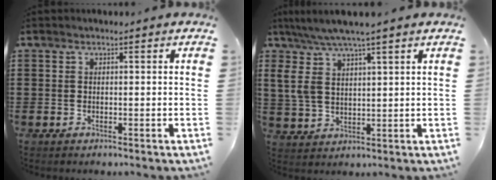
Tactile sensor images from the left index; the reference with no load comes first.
{"total": 6.4, "force": [3.6, 1.8, 4.9], "torque": [-0.104, 0.000, 0.064]}